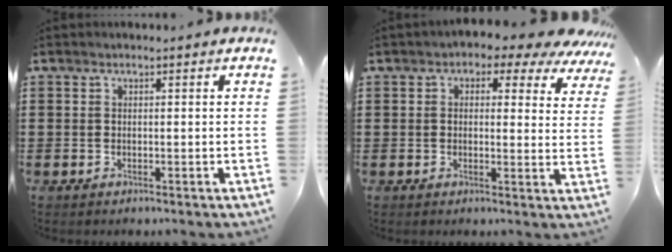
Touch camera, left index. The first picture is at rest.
{"total": 2.9, "force": [1.6, 1.6, 1.8], "torque": [-0.029, -0.015, 0.019]}